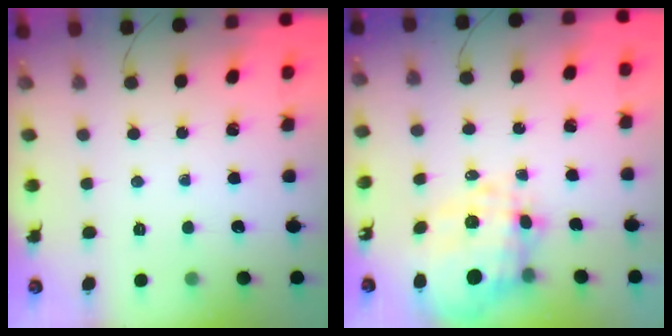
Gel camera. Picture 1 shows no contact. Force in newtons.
{"total": 8.8, "press": 8.2, "slide": 3.4}